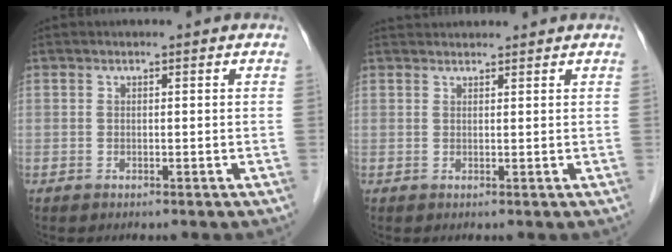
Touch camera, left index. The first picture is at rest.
{"total": 3.9, "force": [3.8, 0.3, 0.6], "torque": [-0.010, 0.036, 0.058]}